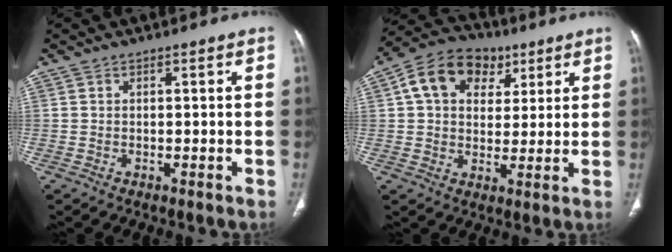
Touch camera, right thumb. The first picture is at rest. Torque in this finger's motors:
{"motor_torque": [0.28, 0.28, 1.14, 0.09, 0.10]}